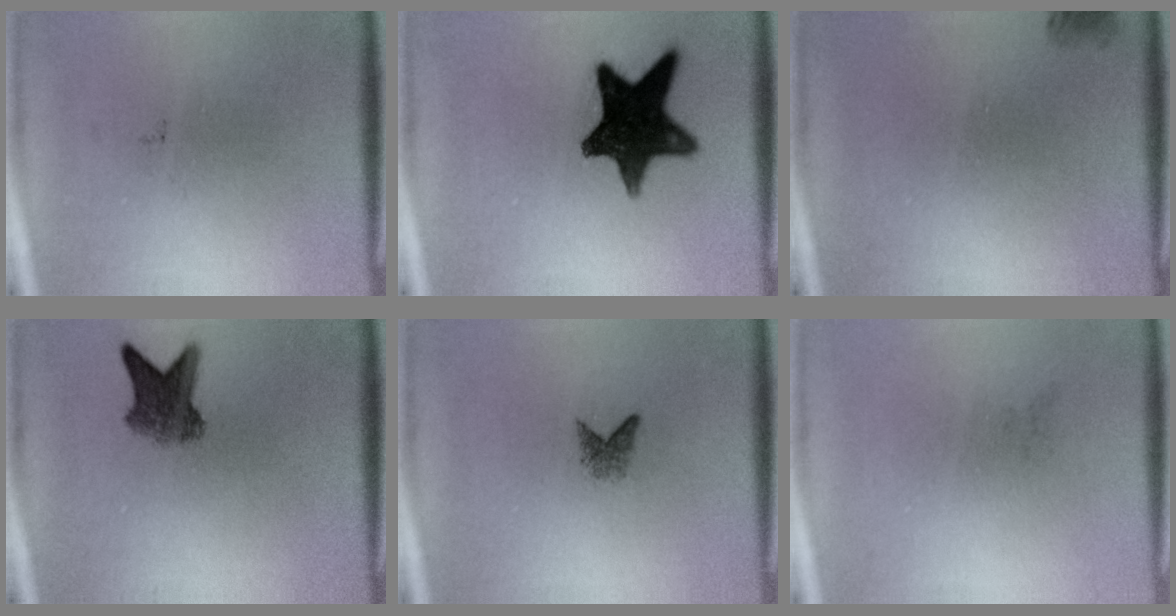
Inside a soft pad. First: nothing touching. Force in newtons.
{"total": 14.8}
{"total": 2.1}
{"total": 5.2}
{"total": 1.3}
{"total": 0.0}